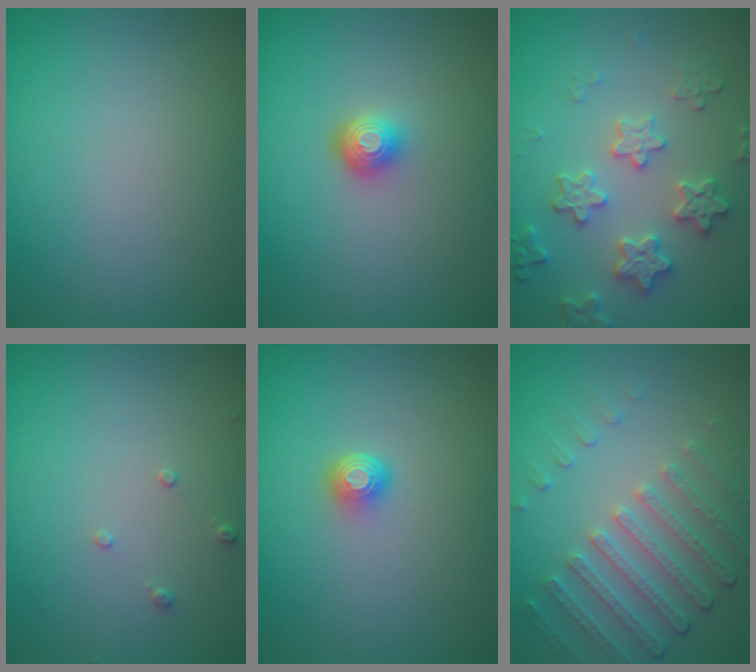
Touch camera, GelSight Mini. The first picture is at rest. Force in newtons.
{"total": 1.9, "press": 1.4, "slide": 1.2}
{"total": 3.6, "press": 3.6, "slide": 0.7}
{"total": 0.8, "press": 0.8, "slide": 0.2}
{"total": 1.6, "press": 1.1, "slide": 1.1}
{"total": 4.6, "press": 3.4, "slide": 3.1}